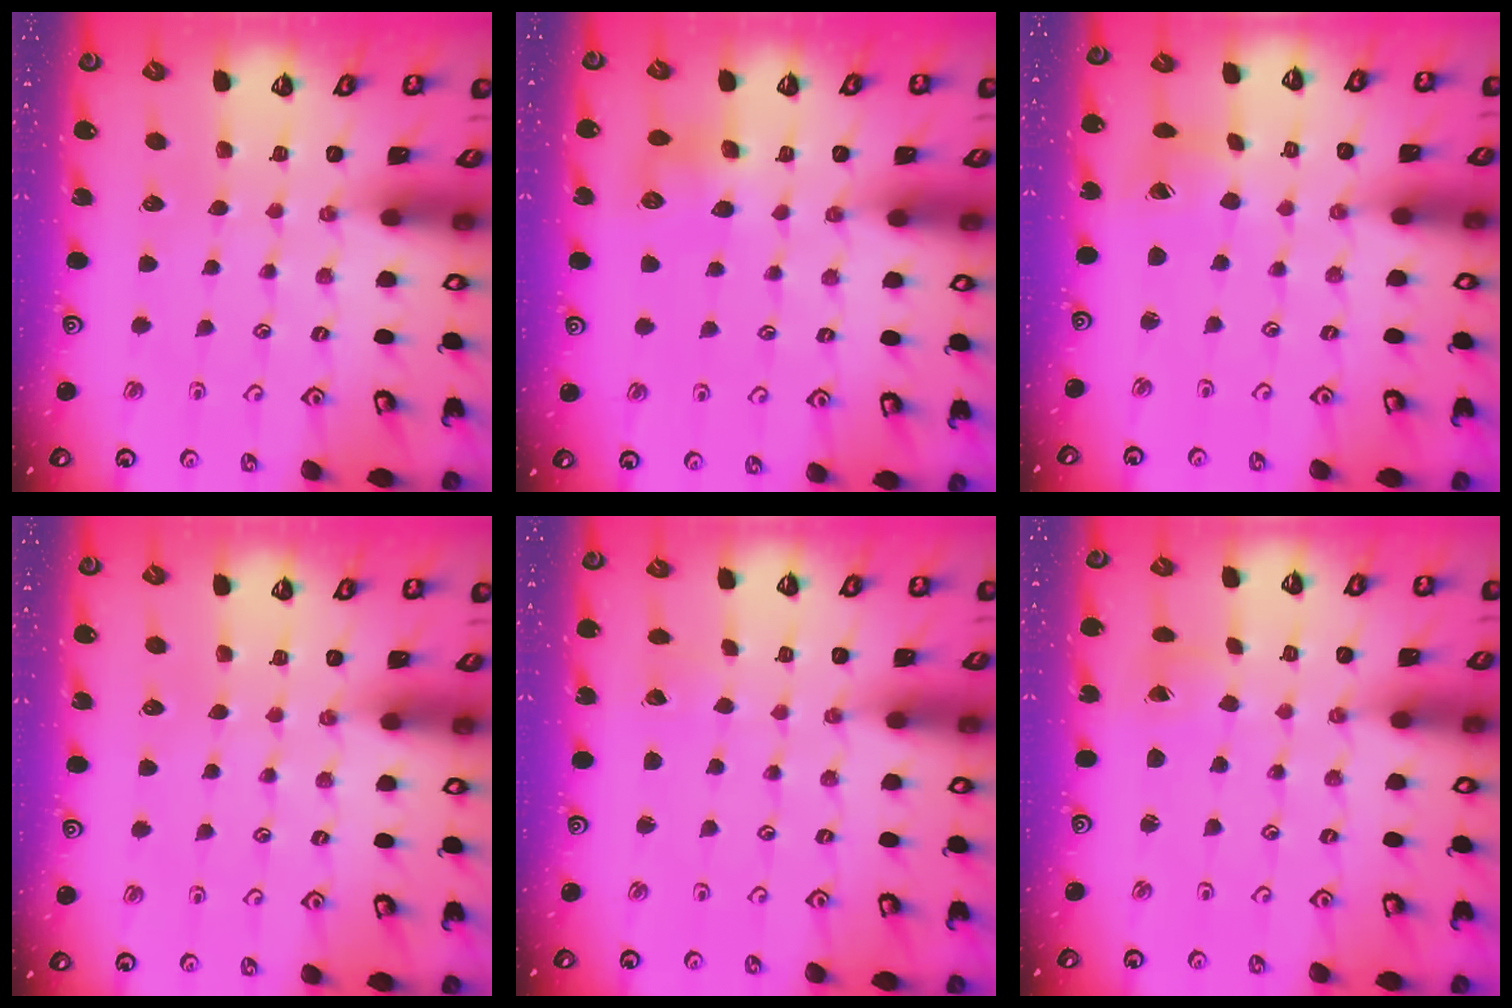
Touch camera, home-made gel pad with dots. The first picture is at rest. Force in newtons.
{"total": 8.0, "press": 8.0, "slide": 0.7}
{"total": 4.7, "press": 4.7, "slide": 0.5}
{"total": 0.0}
{"total": 1.3, "press": 1.3, "slide": 0.1}
{"total": 1.8, "press": 1.8, "slide": 0.1}